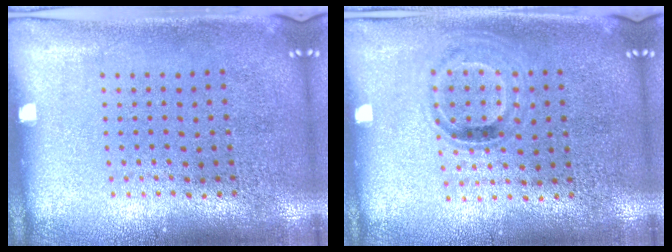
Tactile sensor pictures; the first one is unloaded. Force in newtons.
{"total": 1.0, "press": 0.8, "slide": 0.6}